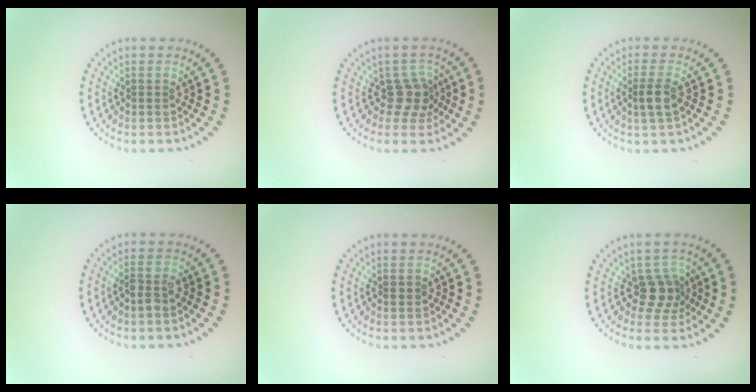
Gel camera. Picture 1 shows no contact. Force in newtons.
{"total": 2.6, "press": 2.0, "slide": 1.6}
{"total": 1.9, "press": 1.6, "slide": 0.9}
{"total": 1.7, "press": 1.7, "slide": 0.4}
{"total": 0.8, "press": 0.8, "slide": 0.1}
{"total": 2.7, "press": 2.1, "slide": 1.8}